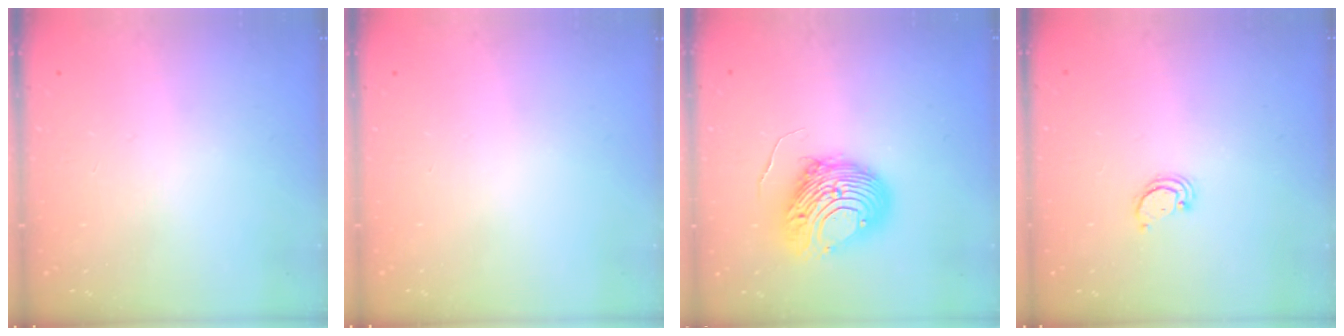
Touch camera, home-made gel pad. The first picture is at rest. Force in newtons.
{"total": 0.0}
{"total": 10.9, "press": 10.8, "slide": 1.3}
{"total": 2.2, "press": 2.2, "slide": 0.2}